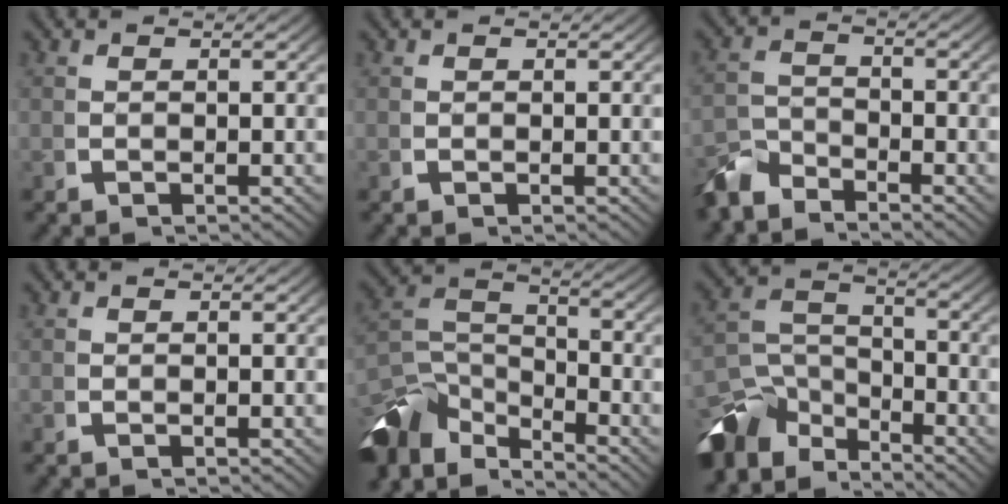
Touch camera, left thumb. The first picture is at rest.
{"total": 0.0}
{"total": 3.7, "force": [-3.3, 1.6, 0.9], "torque": [-0.010, -0.012, -0.063]}
{"total": 0.0}
{"total": 9.9, "force": [-3.9, 6.4, 6.5], "torque": [-0.138, -0.041, -0.055]}
{"total": 10.0, "force": [-4.8, 6.5, 5.8], "torque": [-0.106, -0.041, -0.070]}